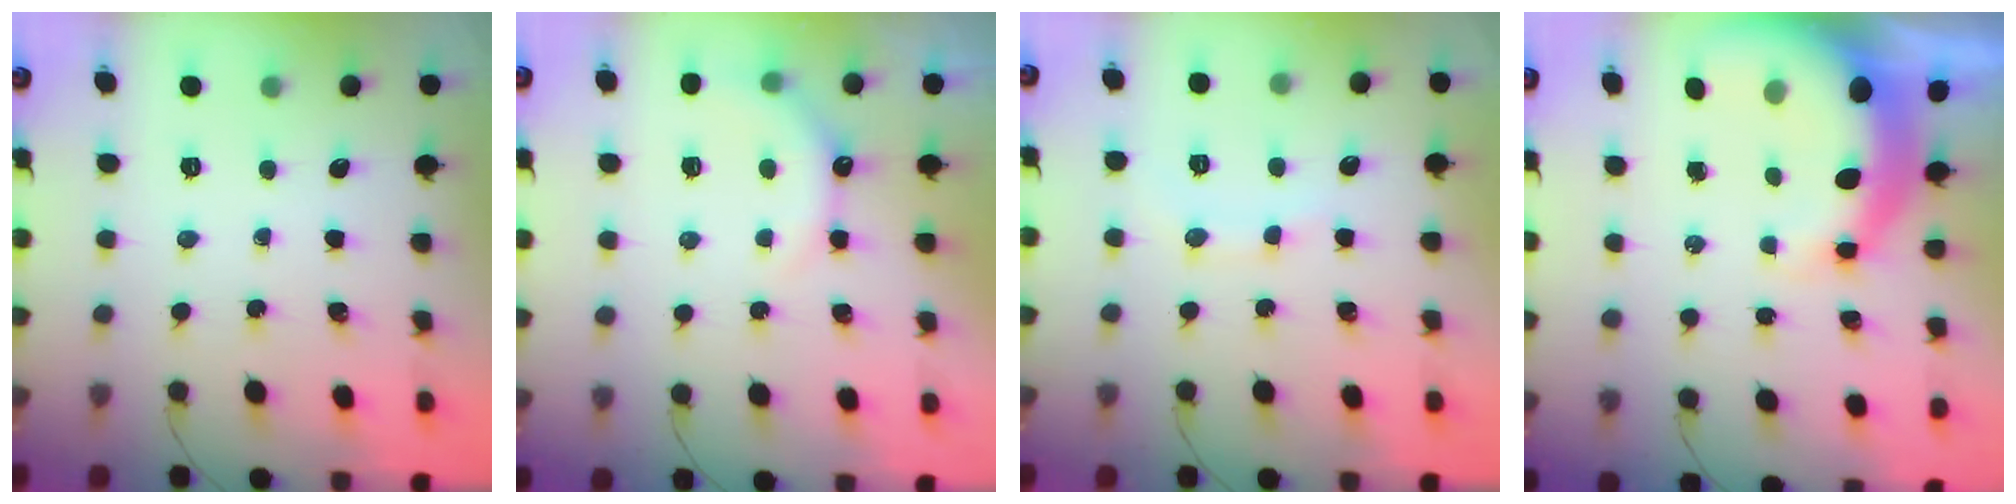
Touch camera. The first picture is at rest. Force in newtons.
{"total": 5.3, "press": 5.2, "slide": 0.4}
{"total": 6.1, "press": 5.9, "slide": 1.5}
{"total": 7.1, "press": 6.9, "slide": 1.7}